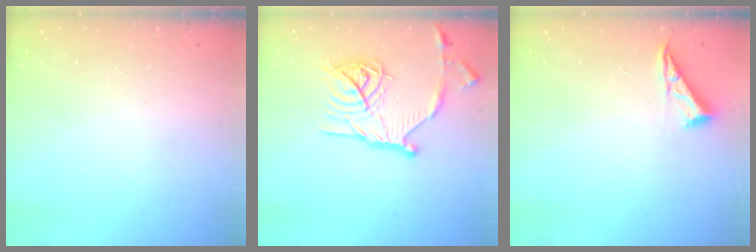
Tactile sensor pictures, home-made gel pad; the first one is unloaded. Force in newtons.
{"total": 19.6, "press": 19.5, "slide": 1.7}
{"total": 5.0, "press": 5.0, "slide": 0.7}